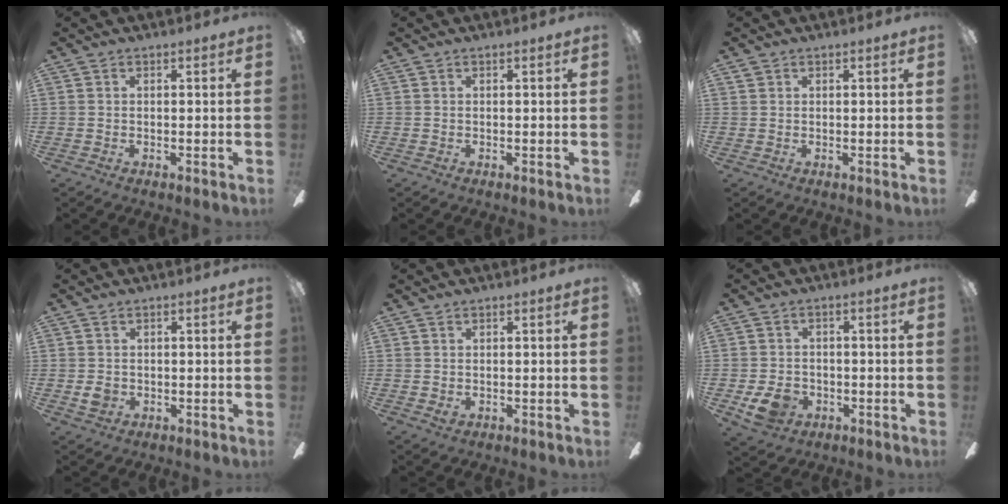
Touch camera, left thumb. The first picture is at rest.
{"total": 0.0}
{"total": 1.1, "force": [0.7, 0.8, 0.2], "torque": [-0.005, 0.002, 0.013]}
{"total": 2.4, "force": [0.0, 2.1, 1.2], "torque": [-0.014, 0.002, -0.002]}
{"total": 1.1, "force": [0.2, 0.9, 0.7], "torque": [-0.013, 0.002, 0.004]}
{"total": 6.8, "force": [-2.5, 5.2, 3.7], "torque": [-0.083, 0.009, -0.046]}